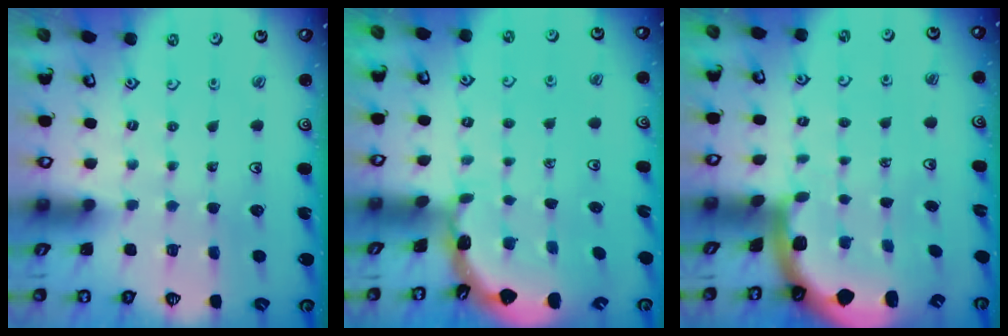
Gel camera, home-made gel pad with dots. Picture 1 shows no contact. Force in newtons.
{"total": 1.7, "press": 1.6, "slide": 0.1}
{"total": 2.3, "press": 2.3, "slide": 0.5}